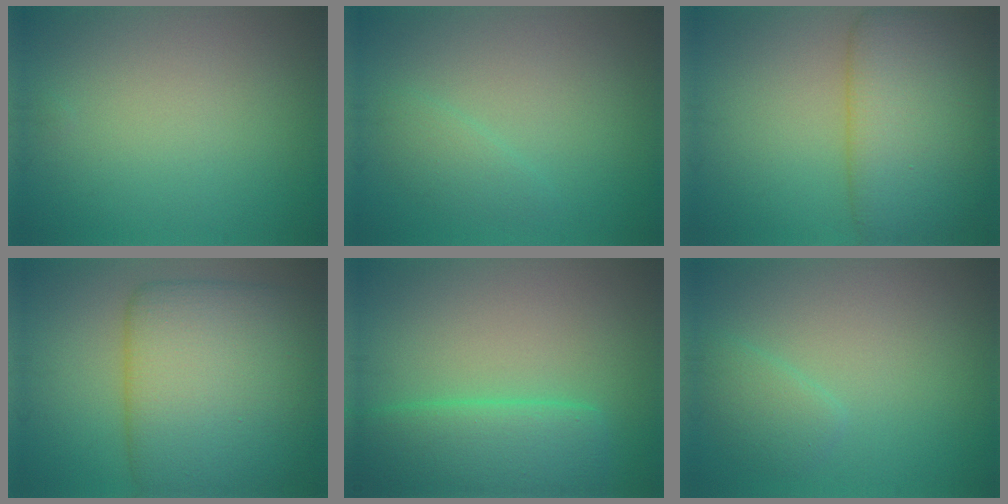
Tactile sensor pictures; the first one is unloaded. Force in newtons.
{"total": 1.5, "press": 1.5, "slide": 0.1}
{"total": 7.5, "press": 7.5, "slide": 0.7}
{"total": 11.3, "press": 11.2, "slide": 0.5}
{"total": 6.6, "press": 6.6, "slide": 0.4}
{"total": 1.7, "press": 1.7, "slide": 0.1}